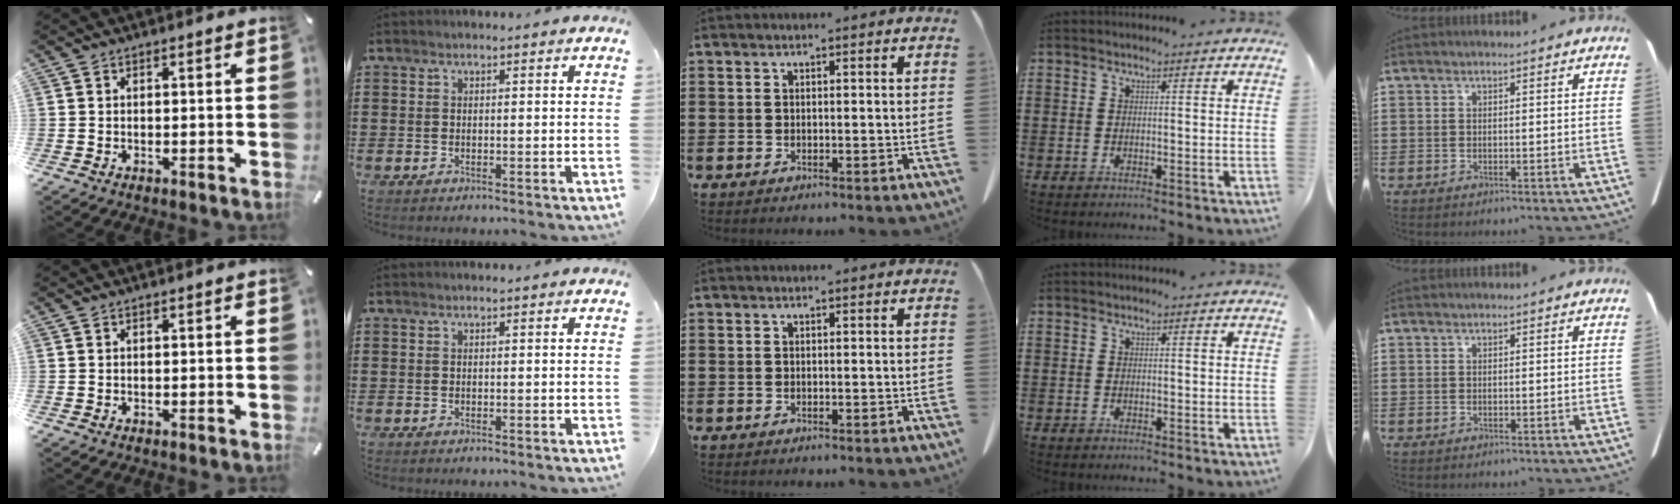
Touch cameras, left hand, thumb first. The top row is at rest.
{}